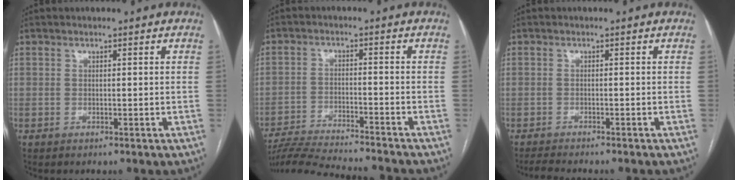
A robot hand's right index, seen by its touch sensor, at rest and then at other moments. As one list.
[{"total": 14.9, "force": [-14.0, -0.2, 5.2], "torque": [-0.085, -0.017, -0.219]}, {"total": 3.1, "force": [-2.9, -0.2, 0.9], "torque": [-0.013, -0.009, -0.046]}]